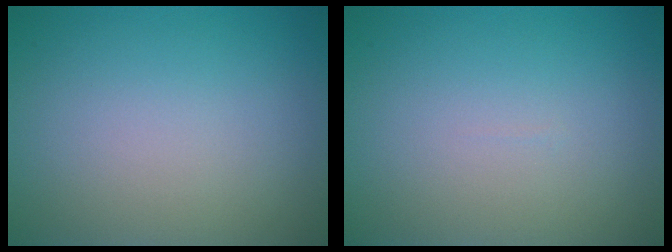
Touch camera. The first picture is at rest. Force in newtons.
{"total": 0.0}